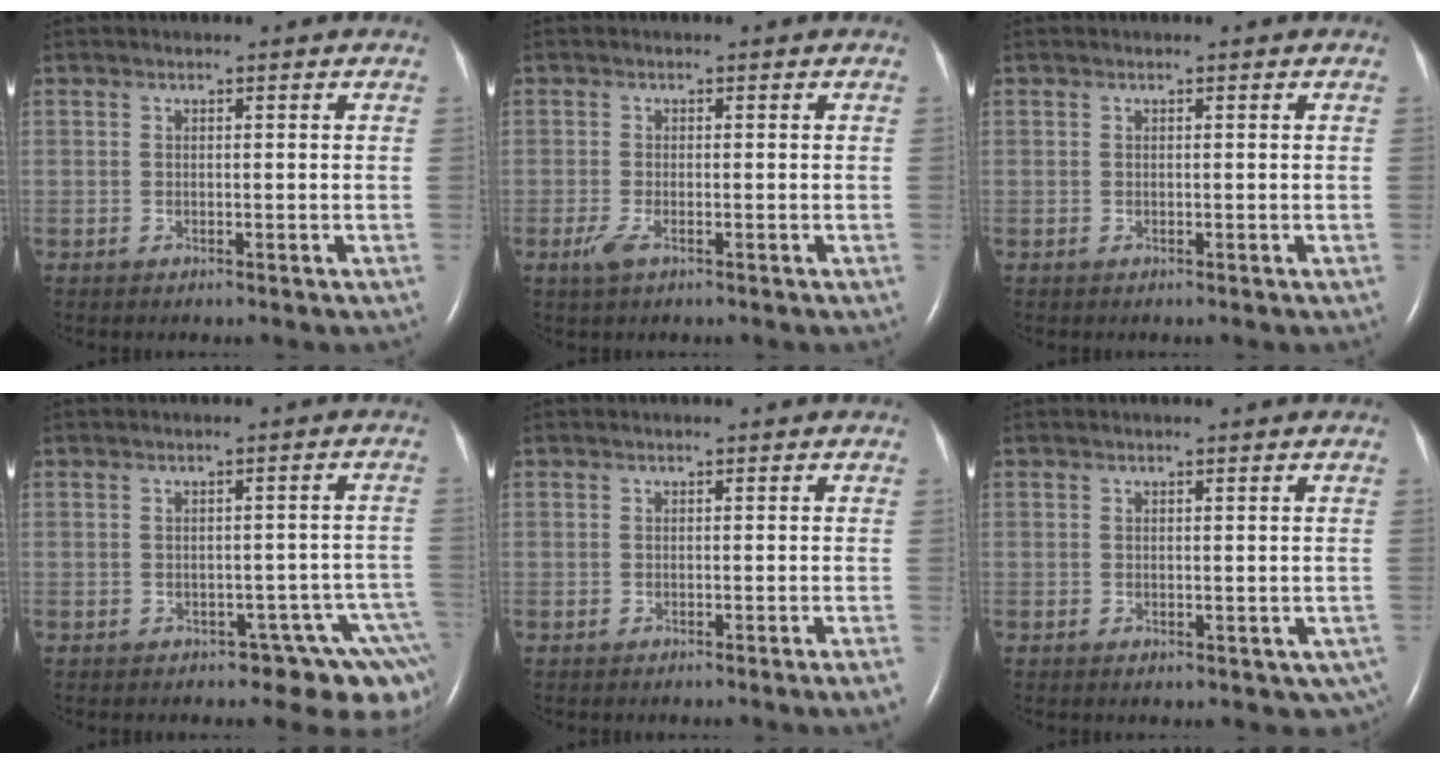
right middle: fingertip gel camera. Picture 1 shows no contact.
{"total": 2.0, "force": [-1.1, 0.5, 1.7], "torque": [-0.046, -0.005, -0.025]}
{"total": 0.0}
{"total": 8.0, "force": [-6.0, 3.5, 3.9], "torque": [-0.017, 0.019, -0.066]}
{"total": 1.2, "force": [-0.8, -0.5, 0.8], "torque": [-0.009, 0.004, -0.011]}
{"total": 4.4, "force": [-1.8, 2.4, 3.2], "torque": [-0.019, -0.007, -0.021]}